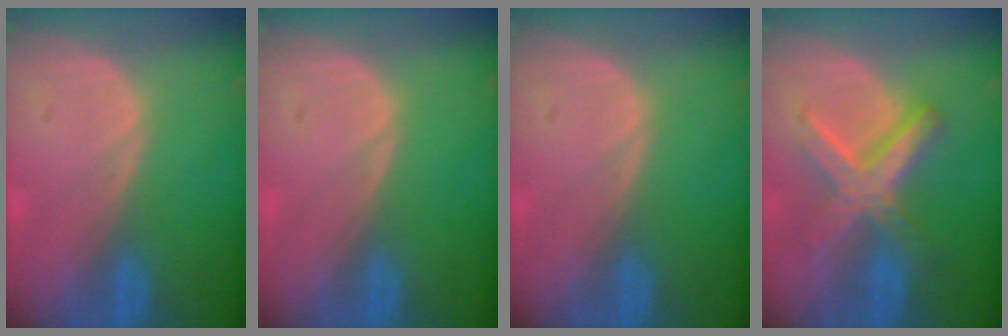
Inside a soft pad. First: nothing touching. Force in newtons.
{"total": 0.0}
{"total": 0.0}
{"total": 7.7, "press": 7.7, "slide": 0.7}